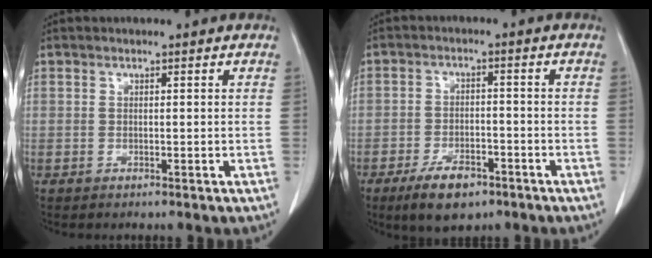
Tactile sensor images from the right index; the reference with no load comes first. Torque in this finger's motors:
{"motor_torque": [-0.06, -0.26, 0.05, -0.01]}